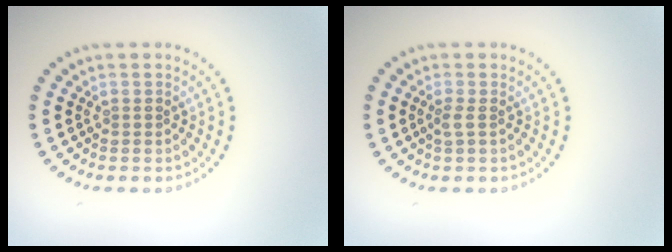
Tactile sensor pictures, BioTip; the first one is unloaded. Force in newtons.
{"total": 0.9, "press": 0.7, "slide": 0.5}